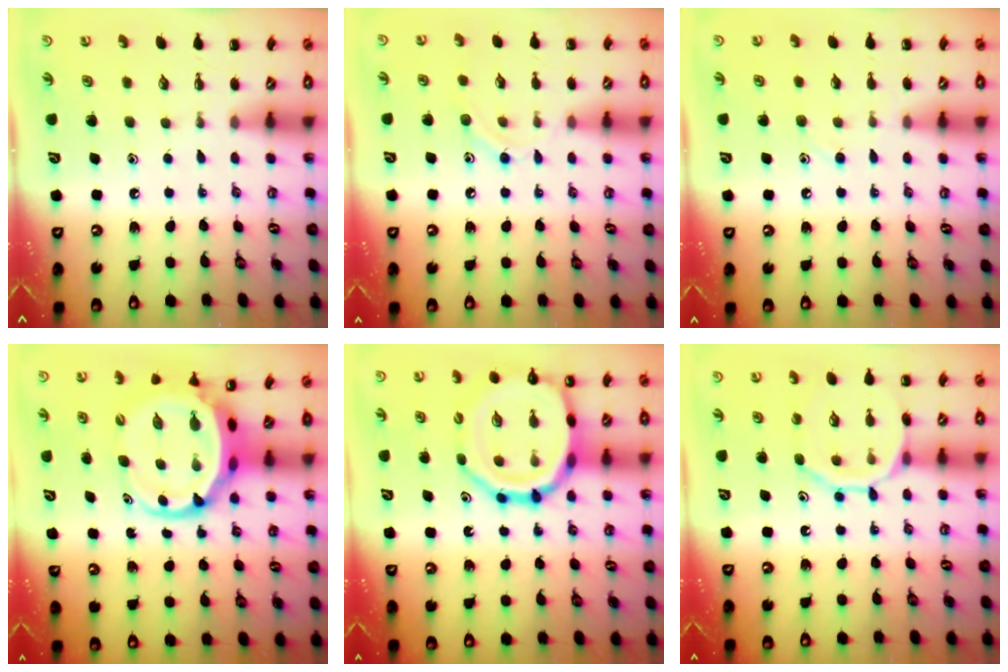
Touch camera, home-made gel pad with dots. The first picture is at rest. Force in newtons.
{"total": 7.0, "press": 6.9, "slide": 1.2}
{"total": 6.2, "press": 5.8, "slide": 2.2}
{"total": 7.2, "press": 7.0, "slide": 1.8}
{"total": 19.2, "press": 18.9, "slide": 3.0}
{"total": 11.8, "press": 11.7, "slide": 1.3}